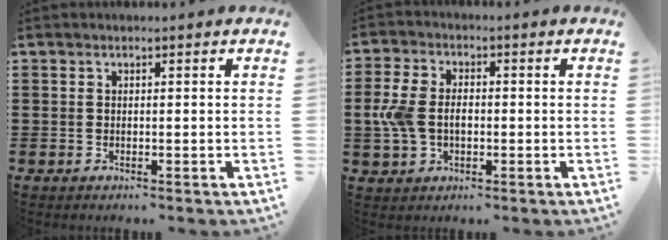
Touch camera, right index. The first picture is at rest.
{"total": 5.6, "force": [-0.5, 3.8, 4.0], "torque": [-0.107, 0.002, -0.019]}